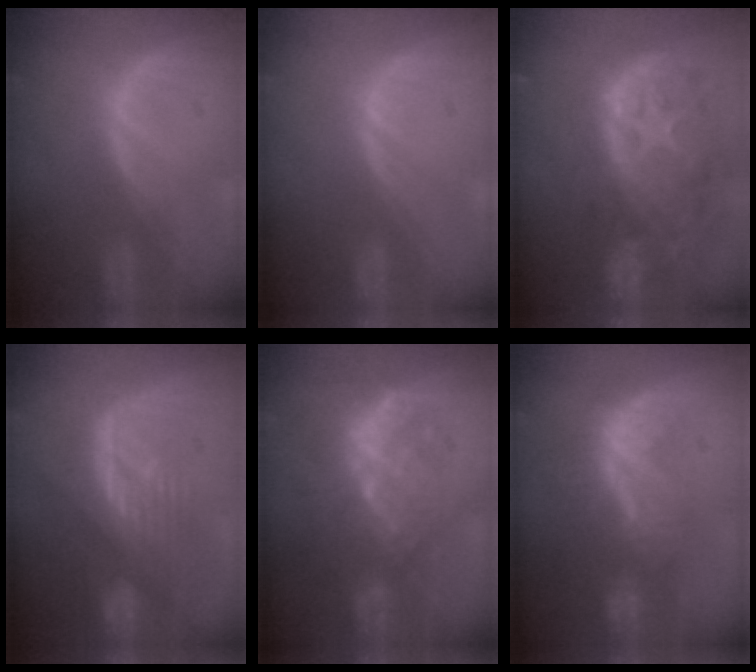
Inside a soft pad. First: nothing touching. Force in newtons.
{"total": 0.0}
{"total": 14.0, "press": 11.2, "slide": 8.3}
{"total": 10.2, "press": 8.9, "slide": 5.0}
{"total": 9.3, "press": 8.6, "slide": 3.5}
{"total": 8.3, "press": 8.0, "slide": 2.2}